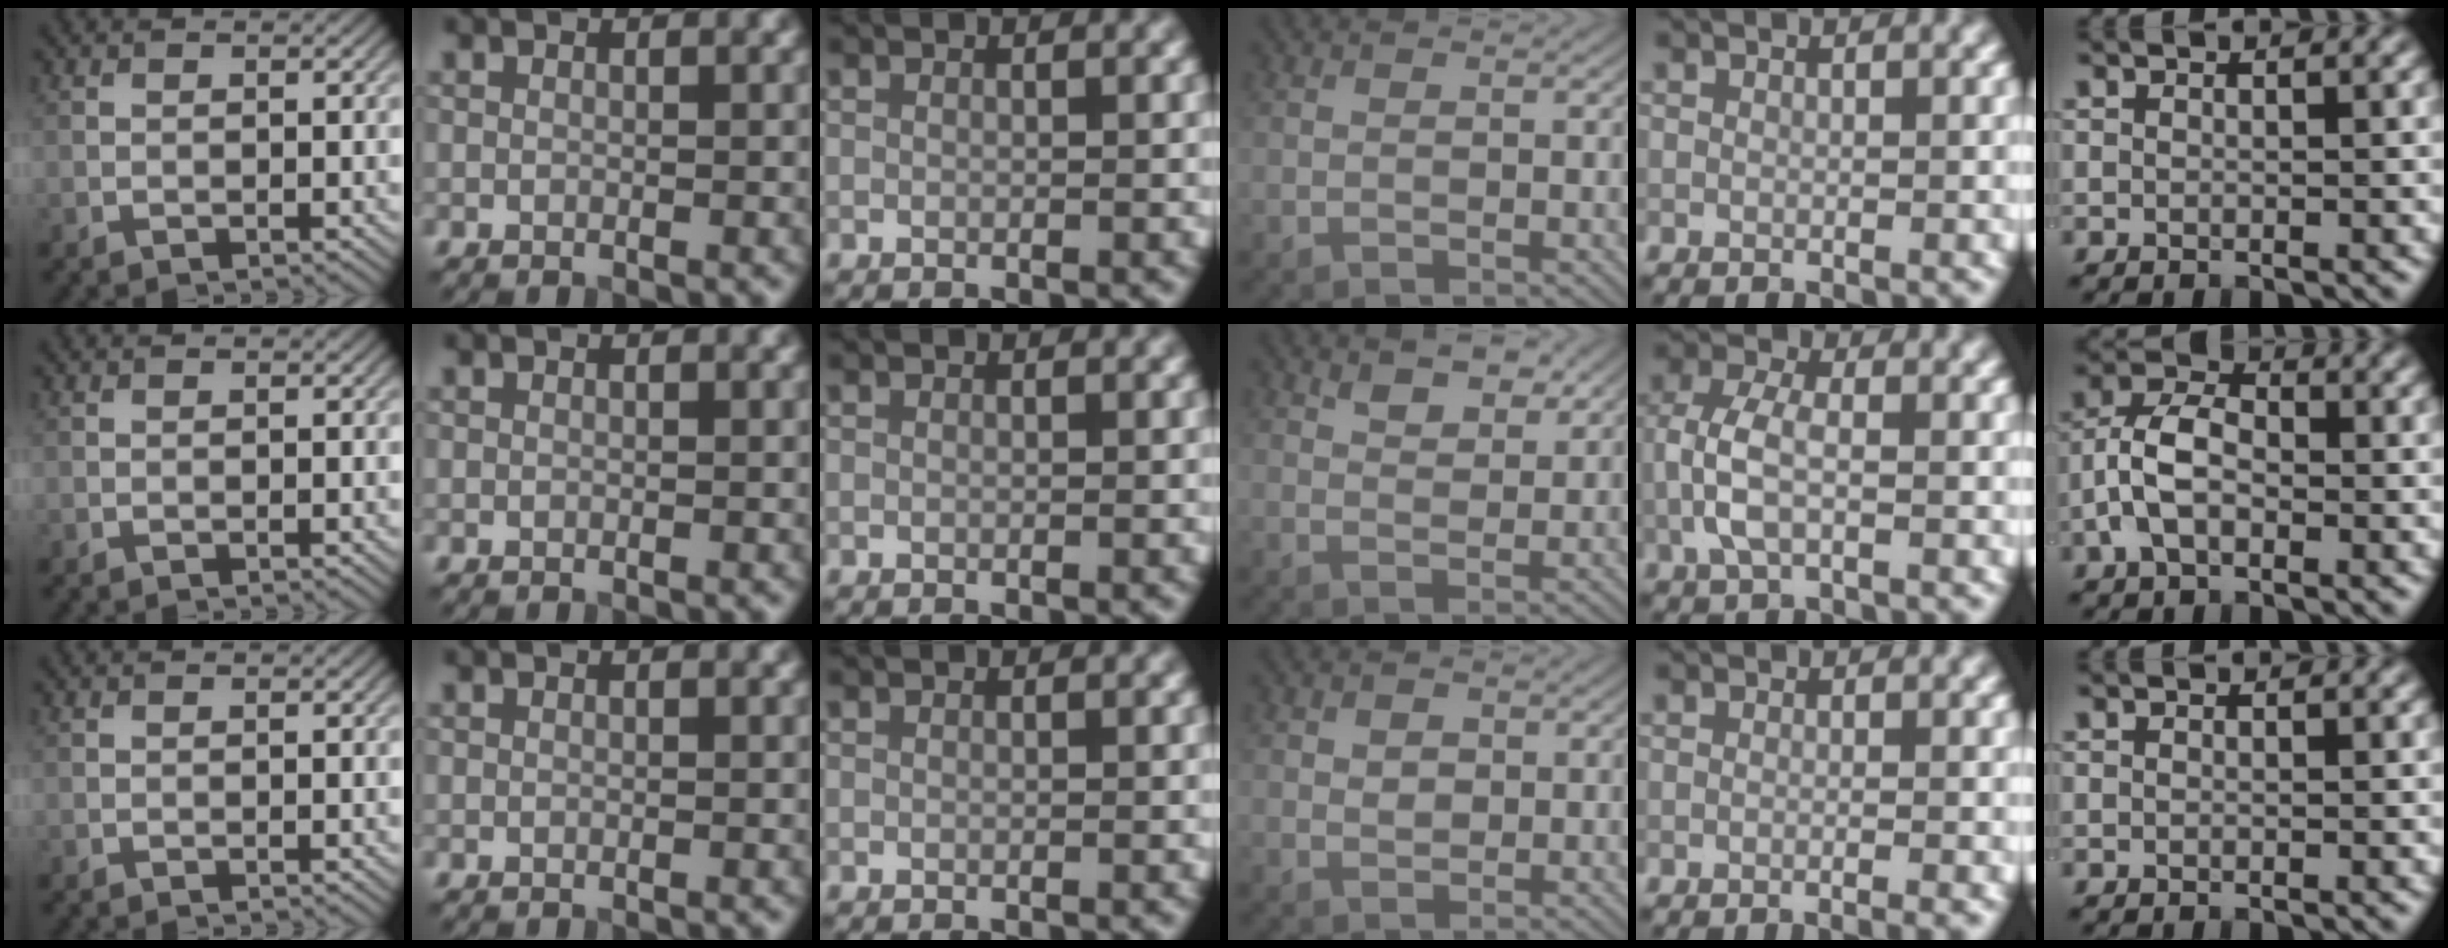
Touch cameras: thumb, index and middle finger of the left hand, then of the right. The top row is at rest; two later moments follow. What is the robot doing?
{"motion": "lift_and_place", "object": "calculator"}